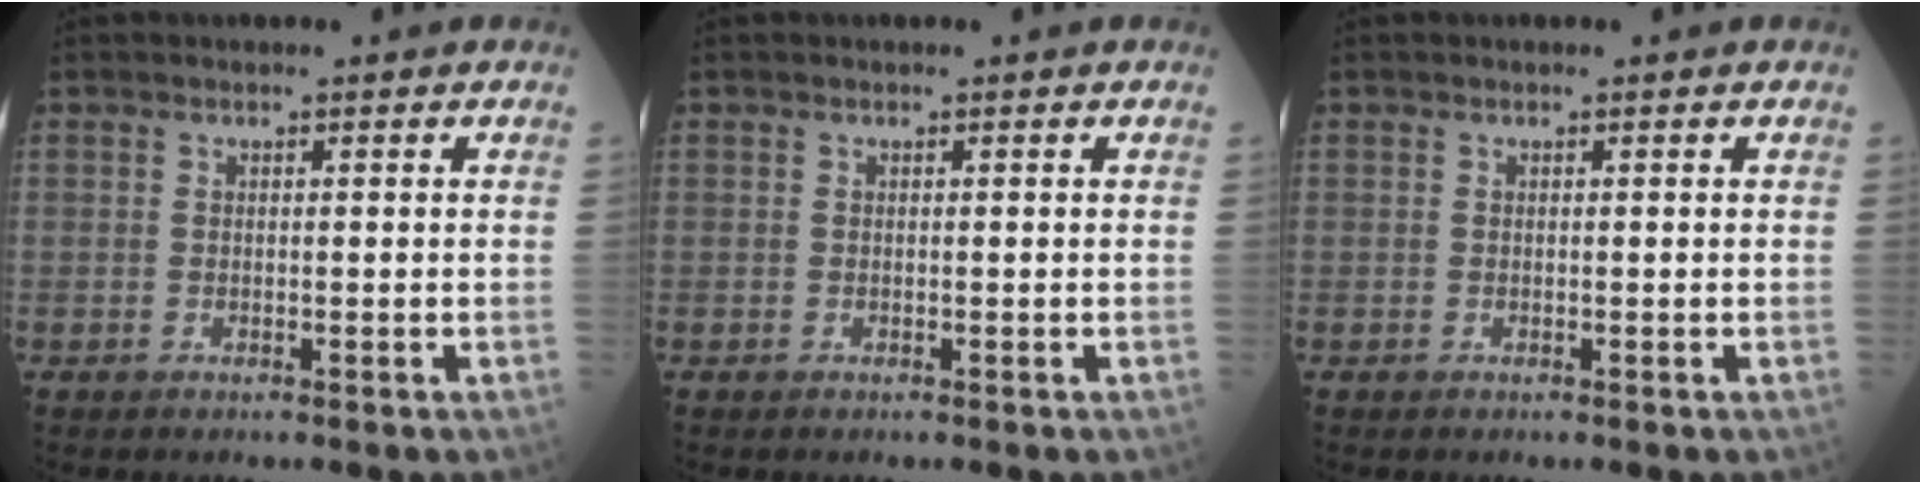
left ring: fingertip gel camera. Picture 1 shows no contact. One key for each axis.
{"total": 0.0}
{"total": 0.0}